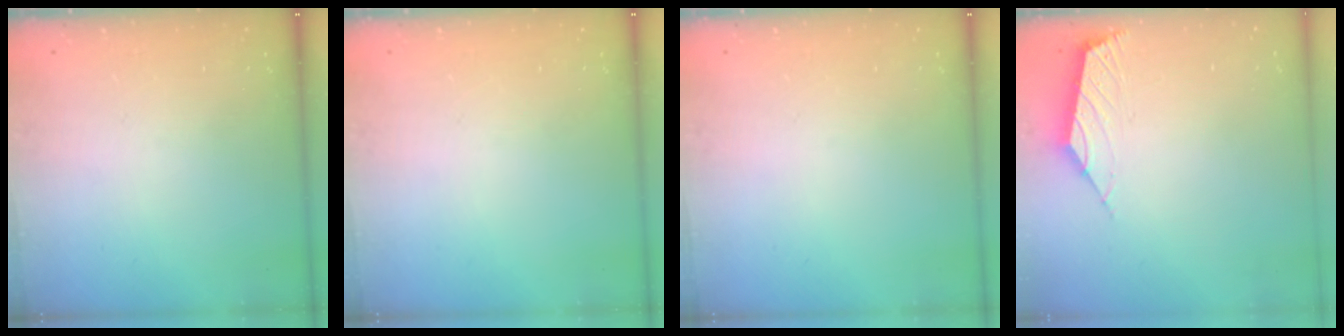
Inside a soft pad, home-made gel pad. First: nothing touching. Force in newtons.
{"total": 0.0}
{"total": 0.0}
{"total": 2.8, "press": 2.7, "slide": 0.6}